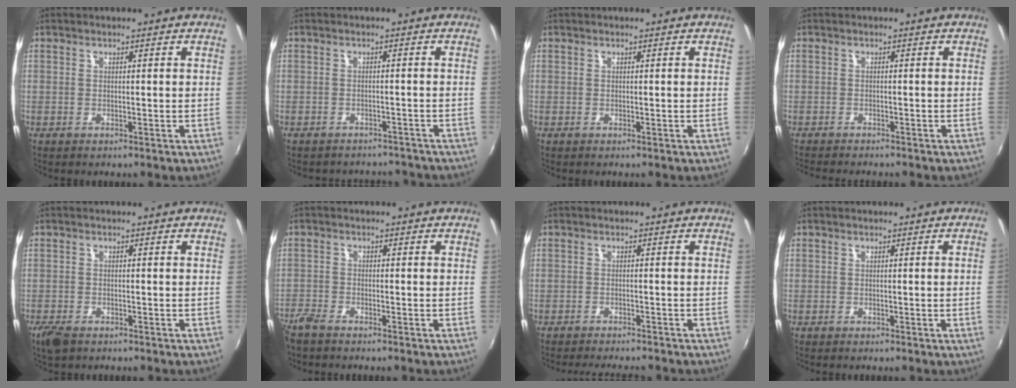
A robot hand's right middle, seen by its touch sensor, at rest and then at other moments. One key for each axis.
{"total": 8.2, "fx": -7.4, "fy": 2.7, "fz": 2.0, "tx": -0.046, "ty": -0.002, "tz": -0.089}
{"total": 0.0}
{"total": 3.9, "fx": -3.6, "fy": 0.3, "fz": 1.4, "tx": -0.036, "ty": -0.016, "tz": -0.062}
{"total": 3.7, "fx": -2.6, "fy": 1.7, "fz": 2.0, "tx": -0.051, "ty": -0.013, "tz": -0.050}
{"total": 3.6, "fx": -3.2, "fy": 0.9, "fz": 1.4, "tx": -0.042, "ty": -0.012, "tz": -0.066}
{"total": 6.2, "fx": -5.7, "fy": 0.9, "fz": 2.4, "tx": -0.062, "ty": -0.008, "tz": -0.083}
{"total": 1.1, "fx": 0.0, "fy": -0.6, "fz": 0.9, "tx": -0.006, "ty": -0.008, "tz": 0.001}